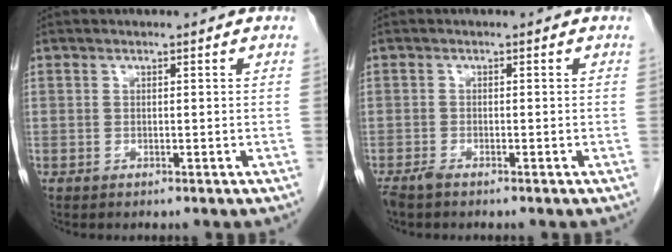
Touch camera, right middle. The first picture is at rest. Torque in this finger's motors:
{"motor_torque": [0.08, -0.06, -0.01, 0.00]}